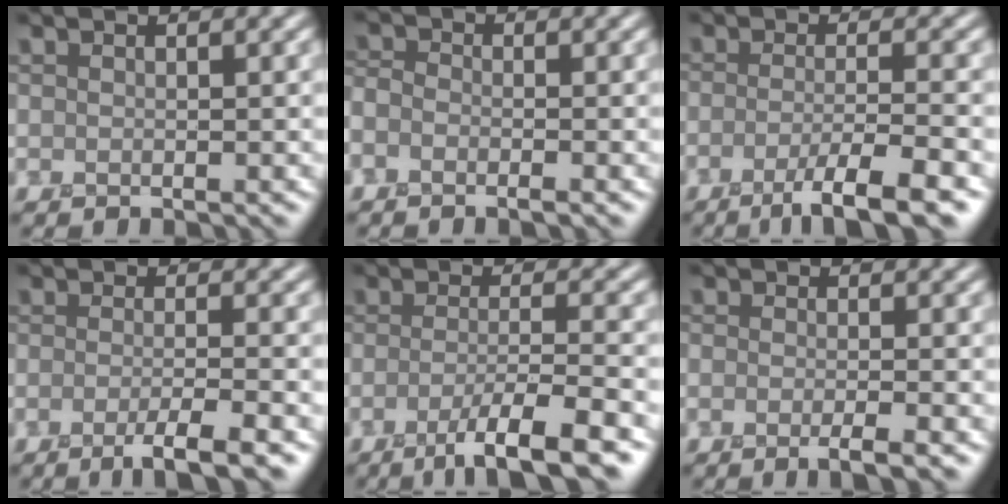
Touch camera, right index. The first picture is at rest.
{"total": 2.2, "force": [-1.3, 1.4, 1.3], "torque": [-0.017, -0.002, -0.033]}
{"total": 5.3, "force": [-3.0, 0.8, 4.4], "torque": [-0.067, -0.002, -0.057]}
{"total": 3.8, "force": [-2.1, 0.7, 3.1], "torque": [-0.049, -0.002, -0.045]}
{"total": 6.2, "force": [-3.4, 1.0, 5.0], "torque": [-0.077, -0.001, -0.064]}
{"total": 2.6, "force": [-1.4, 0.5, 2.1], "torque": [-0.037, -0.005, -0.029]}